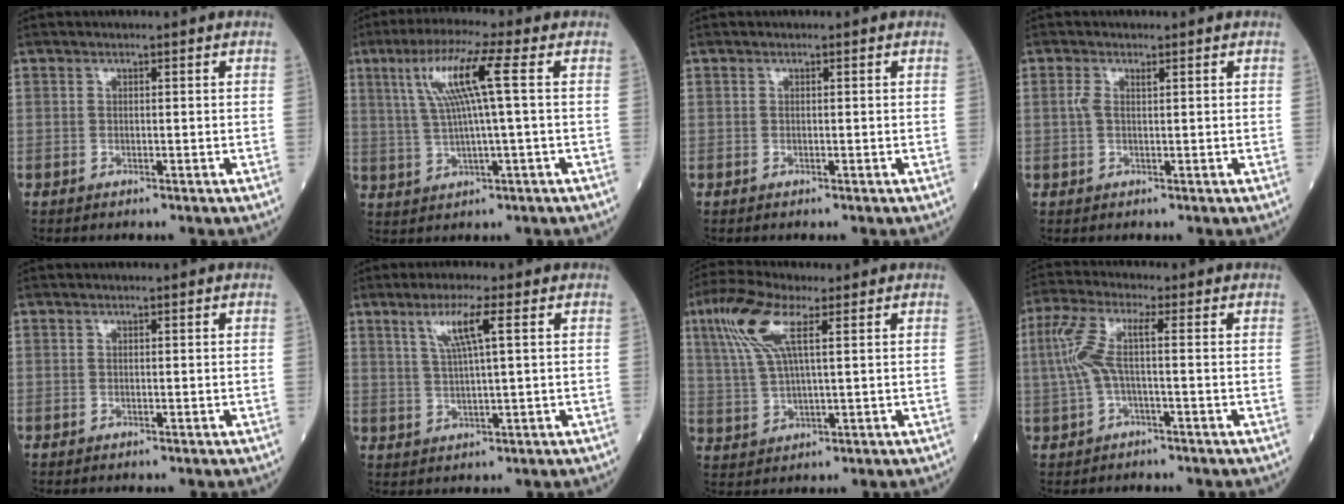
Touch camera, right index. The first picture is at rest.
{"total": 9.1, "force": [2.5, -0.5, 8.8], "torque": [-0.171, 0.017, 0.049]}
{"total": 0.0}
{"total": 1.7, "force": [0.6, 0.6, 1.4], "torque": [-0.043, 0.014, 0.015]}
{"total": 0.0}
{"total": 5.5, "force": [2.4, -0.2, 5.0], "torque": [-0.098, 0.002, 0.046]}
{"total": 9.1, "force": [3.8, 2.1, 8.0], "torque": [-0.185, 0.019, 0.077]}
{"total": 6.3, "force": [0.0, 1.2, 6.1], "torque": [-0.155, 0.024, -0.003]}